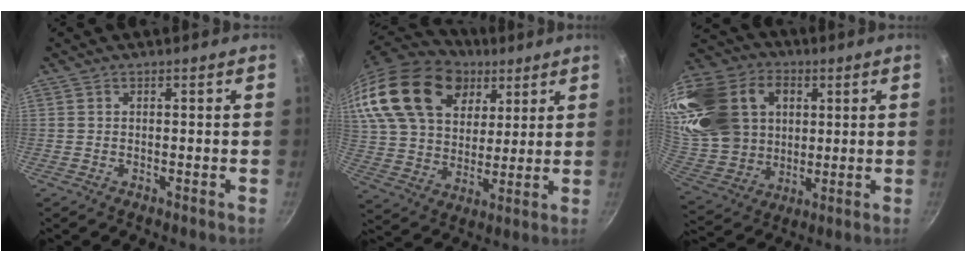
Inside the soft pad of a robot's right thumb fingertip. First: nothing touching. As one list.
[{"total": 27.1, "force": [13.7, 17.9, 15.1], "torque": [-0.288, -0.009, 0.252]}, {"total": 27.9, "force": [8.4, 21.2, 16.1], "torque": [-0.332, 0.007, 0.170]}]